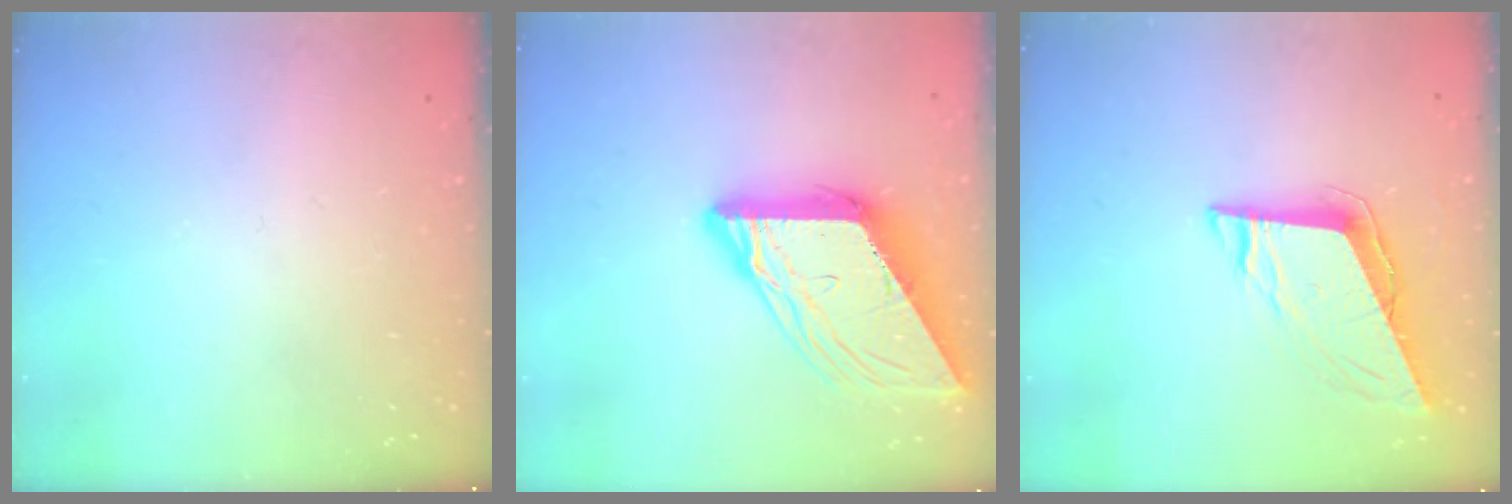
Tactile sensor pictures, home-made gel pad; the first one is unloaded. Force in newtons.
{"total": 14.2, "press": 14.1, "slide": 1.5}
{"total": 9.0, "press": 8.7, "slide": 2.5}